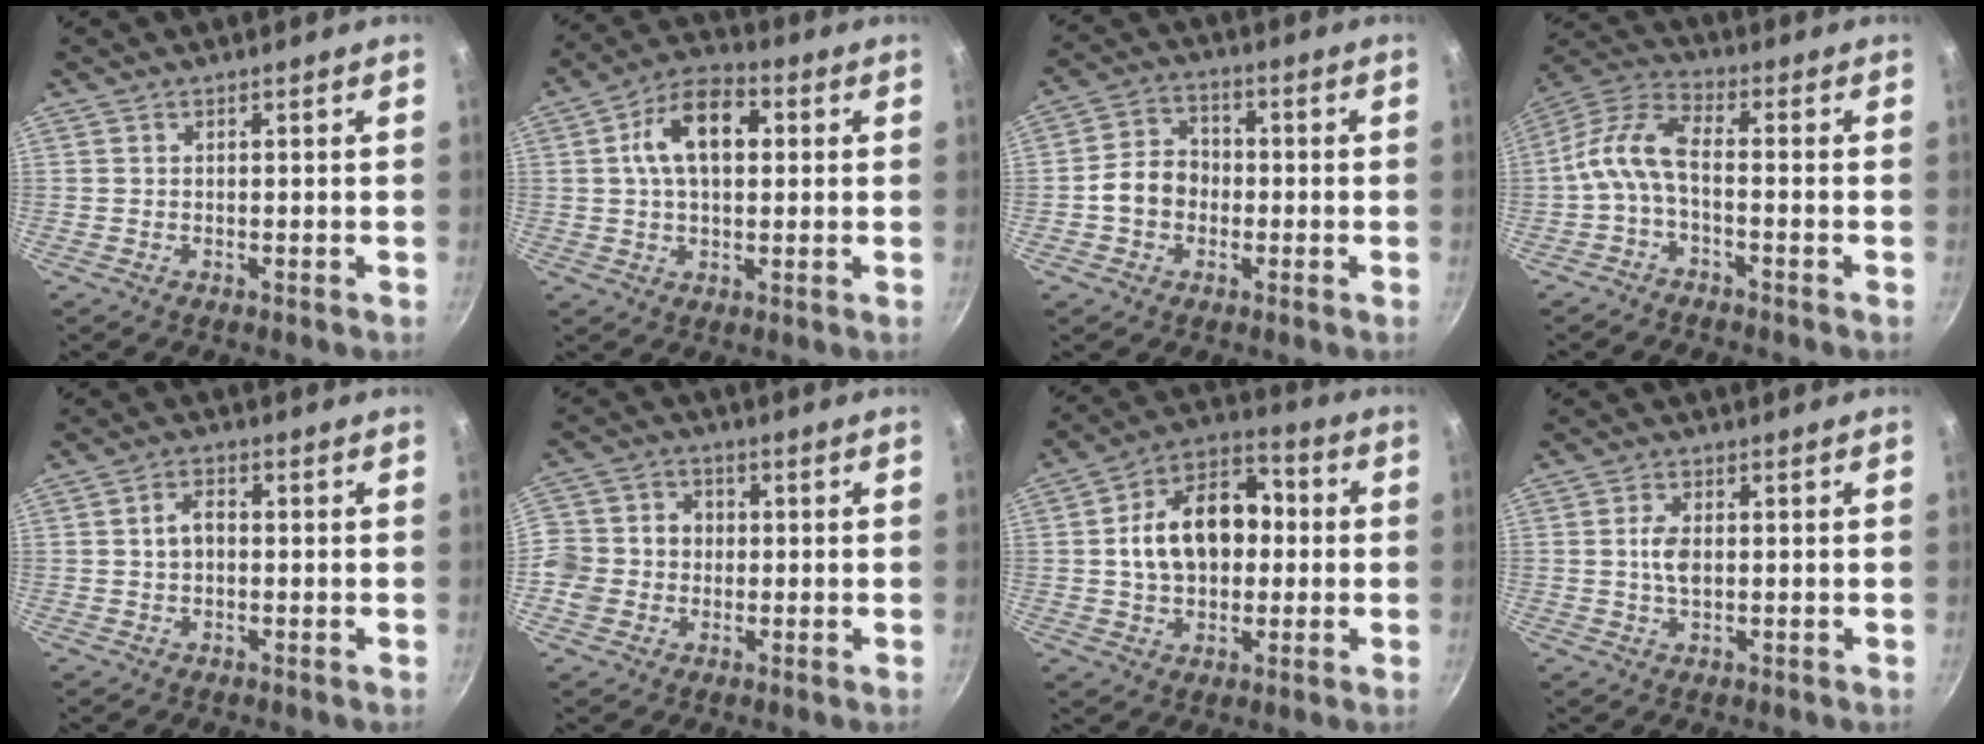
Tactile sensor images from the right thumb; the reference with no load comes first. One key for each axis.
{"total": 12.1, "fx": 2.4, "fy": 7.1, "fz": 9.5, "tx": -0.155, "ty": 0.021, "tz": 0.033}
{"total": 8.0, "fx": -1.5, "fy": 6.6, "fz": 4.3, "tx": -0.060, "ty": 0.030, "tz": -0.038}
{"total": 9.0, "fx": -1.7, "fy": 4.0, "fz": 7.8, "tx": -0.170, "ty": 0.040, "tz": -0.047}
{"total": 3.7, "fx": 0.1, "fy": 2.5, "fz": 2.7, "tx": -0.047, "ty": 0.015, "tz": -0.001}
{"total": 10.3, "fx": -0.8, "fy": 9.3, "fz": 4.3, "tx": -0.066, "ty": 0.027, "tz": -0.015}
{"total": 16.7, "fx": 1.0, "fy": 11.2, "fz": 12.3, "tx": -0.169, "ty": 0.030, "tz": 0.010}
{"total": 4.2, "fx": 0.3, "fy": 2.4, "fz": 3.5, "tx": -0.067, "ty": 0.001, "tz": 0.006}